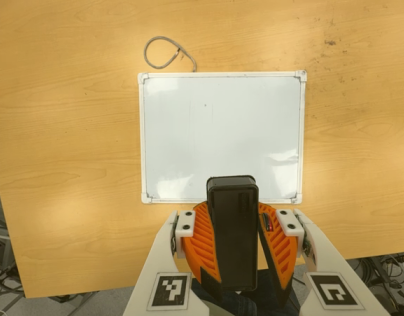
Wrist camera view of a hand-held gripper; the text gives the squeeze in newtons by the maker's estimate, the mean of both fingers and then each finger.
{"total": 11.4, "left": 11.1, "right": 11.6}